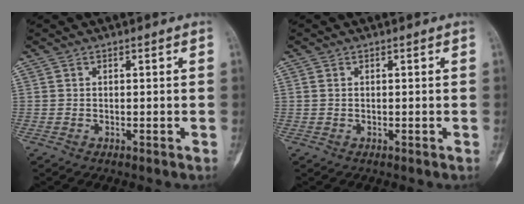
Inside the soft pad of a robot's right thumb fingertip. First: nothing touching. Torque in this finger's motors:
{"motor_torque": [-0.10, 0.64, 0.39, -0.12, 0.02]}